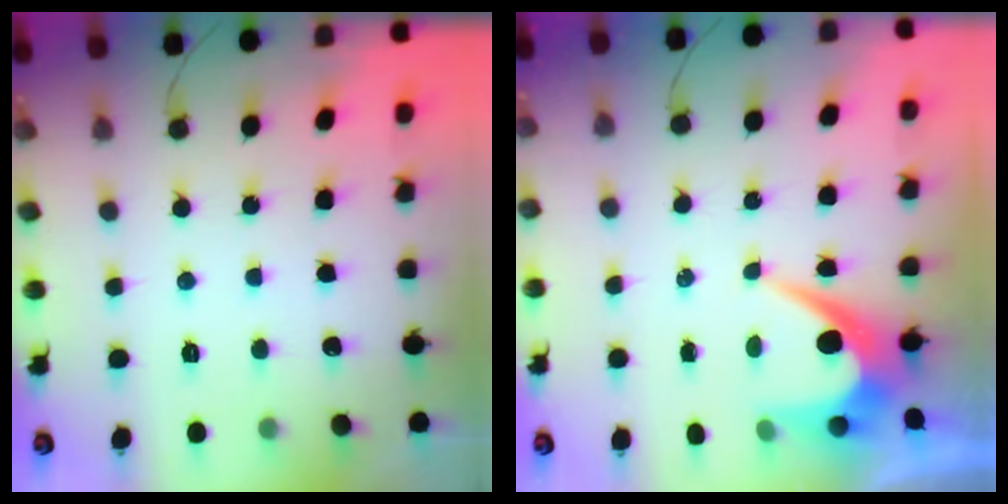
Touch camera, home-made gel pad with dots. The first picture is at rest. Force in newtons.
{"total": 6.1, "press": 6.1, "slide": 0.5}